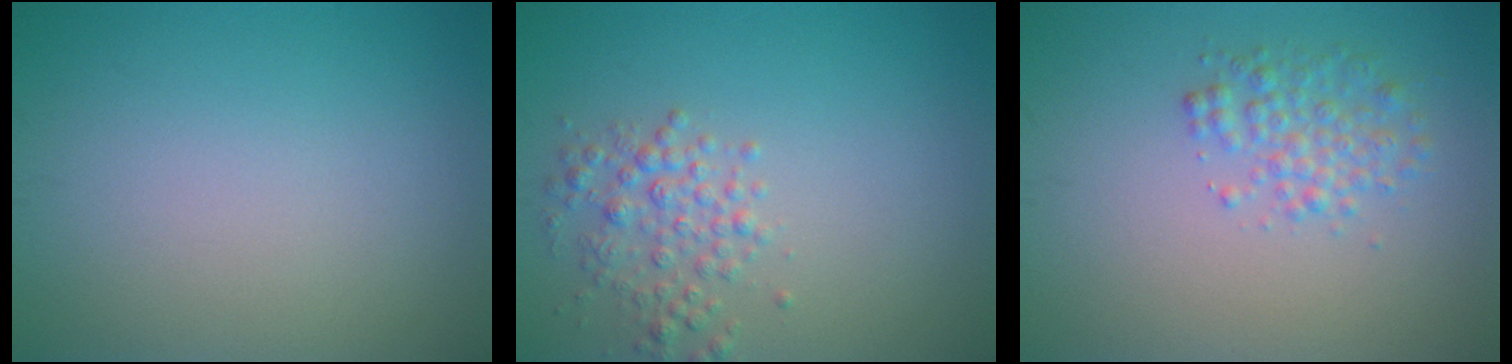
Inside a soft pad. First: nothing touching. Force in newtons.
{"total": 2.5, "press": 2.5, "slide": 0.1}
{"total": 2.4, "press": 2.4, "slide": 0.1}